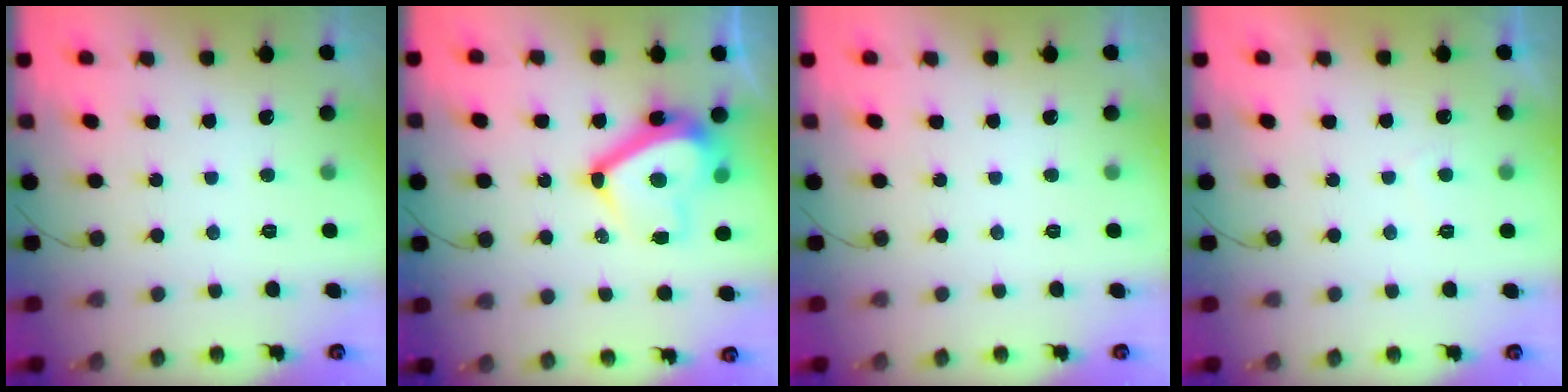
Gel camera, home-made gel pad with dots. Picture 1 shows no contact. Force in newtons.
{"total": 13.4, "press": 13.1, "slide": 2.7}
{"total": 0.0}
{"total": 0.5, "press": 0.0, "slide": 0.5}